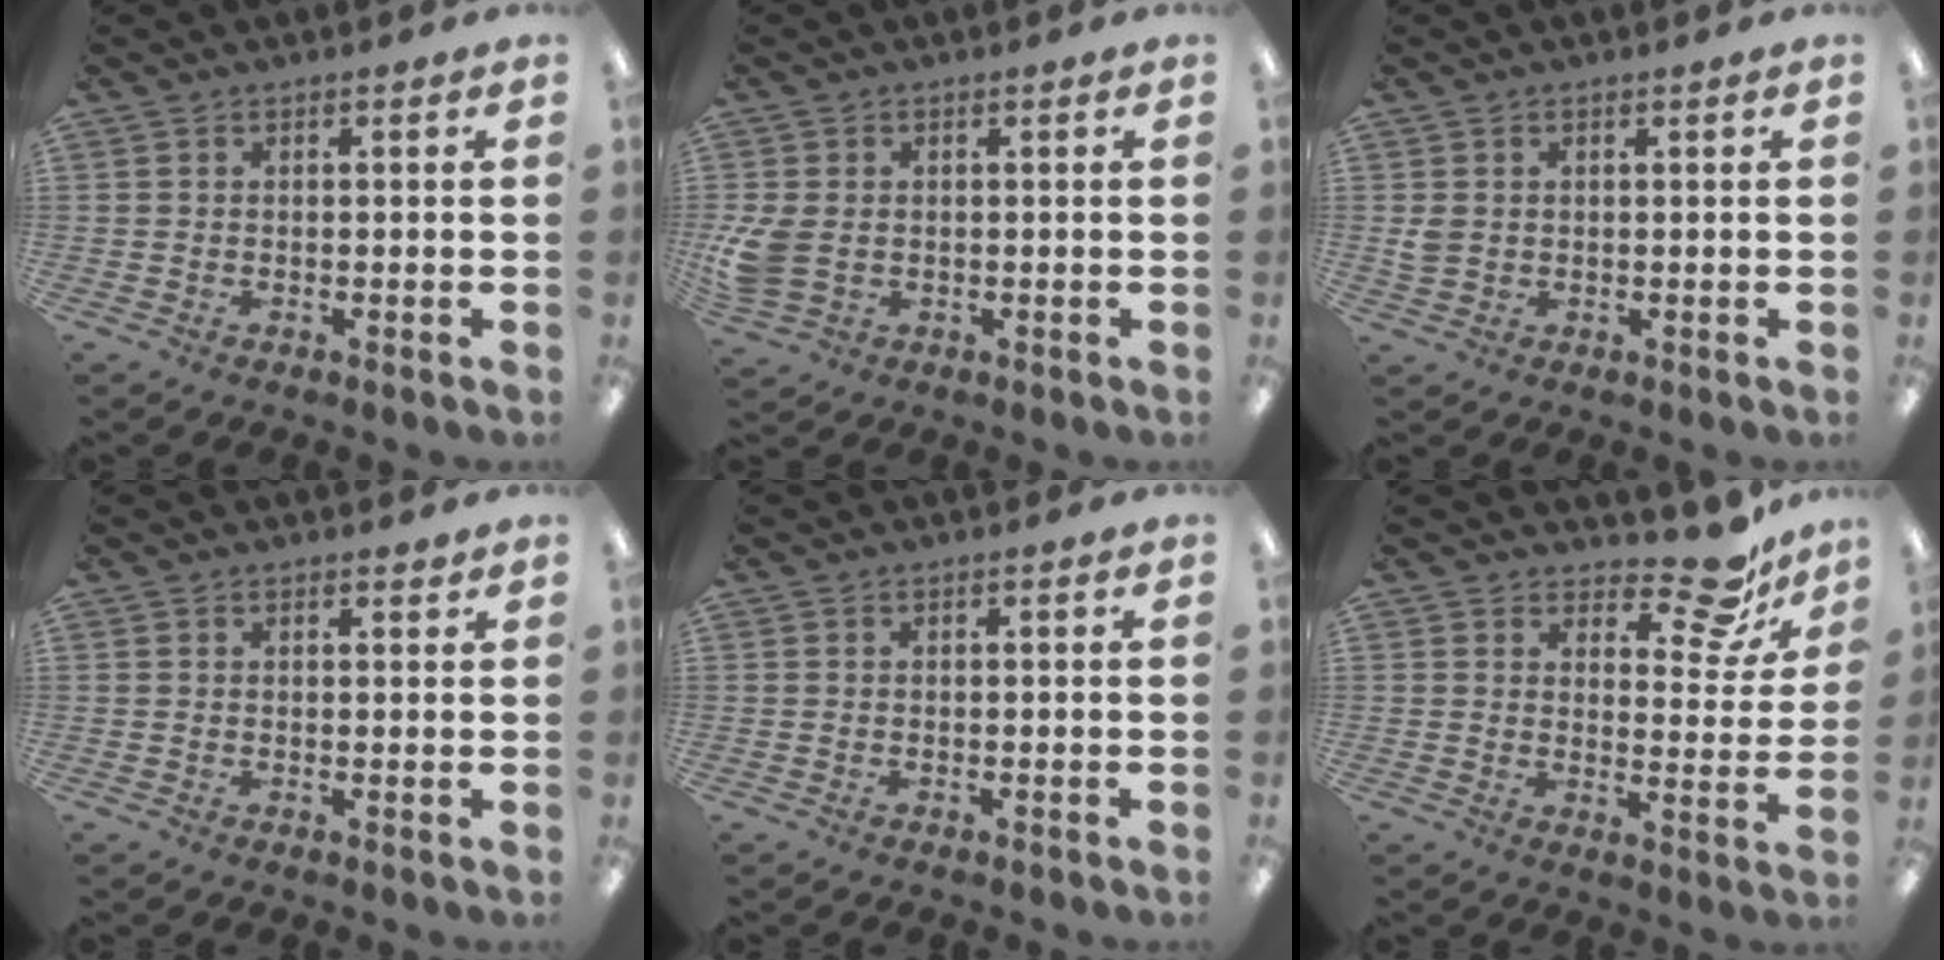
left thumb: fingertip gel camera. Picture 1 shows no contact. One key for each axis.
{"total": 6.0, "fx": -0.1, "fy": 4.6, "fz": 4.0, "tx": -0.088, "ty": -0.002, "tz": -0.002}
{"total": 2.4, "fx": 0.6, "fy": 2.0, "fz": 1.1, "tx": -0.016, "ty": 0.001, "tz": 0.010}
{"total": 1.0, "fx": 0.8, "fy": 0.4, "fz": 0.3, "tx": 0.001, "ty": -0.003, "tz": 0.014}
{"total": 0.0}
{"total": 11.9, "fx": 9.2, "fy": 4.4, "fz": 6.2, "tx": -0.077, "ty": -0.061, "tz": 0.158}